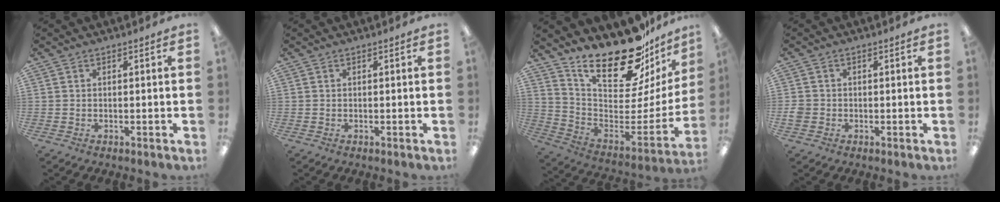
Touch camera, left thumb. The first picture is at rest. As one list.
[{"total": 0.0}, {"total": 25.1, "force": [19.7, 7.9, 13.3], "torque": [-0.198, -0.147, 0.337]}, {"total": 2.2, "force": [-0.5, 2.0, 0.8], "torque": [-0.011, 0.004, -0.009]}]